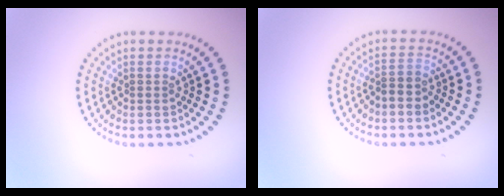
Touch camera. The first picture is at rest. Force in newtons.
{"total": 1.3, "press": 1.1, "slide": 0.7}